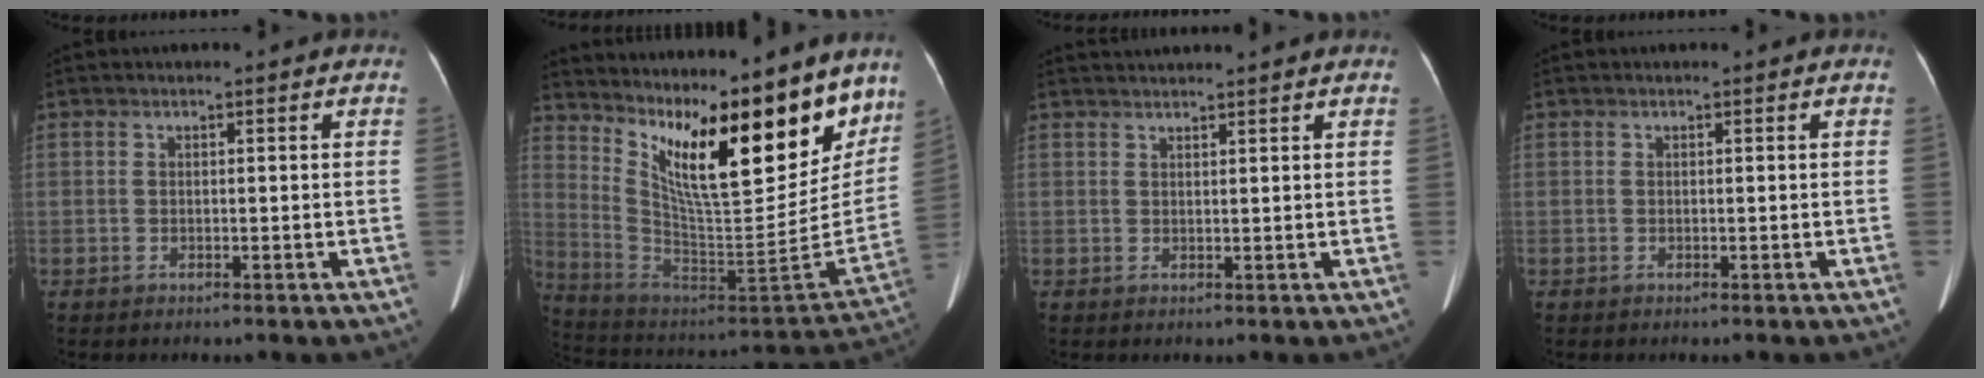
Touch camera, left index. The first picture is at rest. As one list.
[{"total": 25.1, "force": [16.1, 6.8, 18.0], "torque": [-0.290, -0.014, 0.265]}, {"total": 5.3, "force": [5.0, -0.5, 1.6], "torque": [-0.019, 0.034, 0.068]}, {"total": 0.0}]